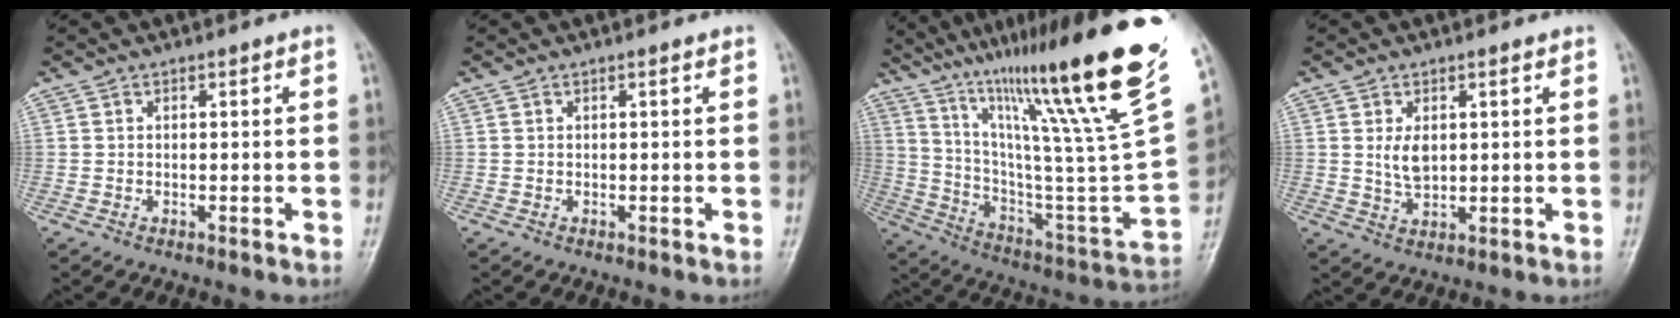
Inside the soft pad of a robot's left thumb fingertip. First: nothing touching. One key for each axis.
{"total": 0.0}
{"total": 35.6, "fx": 22.9, "fy": 4.4, "fz": 26.9, "tx": -0.363, "ty": -0.097, "tz": 0.368}
{"total": 4.0, "fx": 0.9, "fy": 2.4, "fz": 3.1, "tx": -0.046, "ty": -0.012, "tz": 0.027}